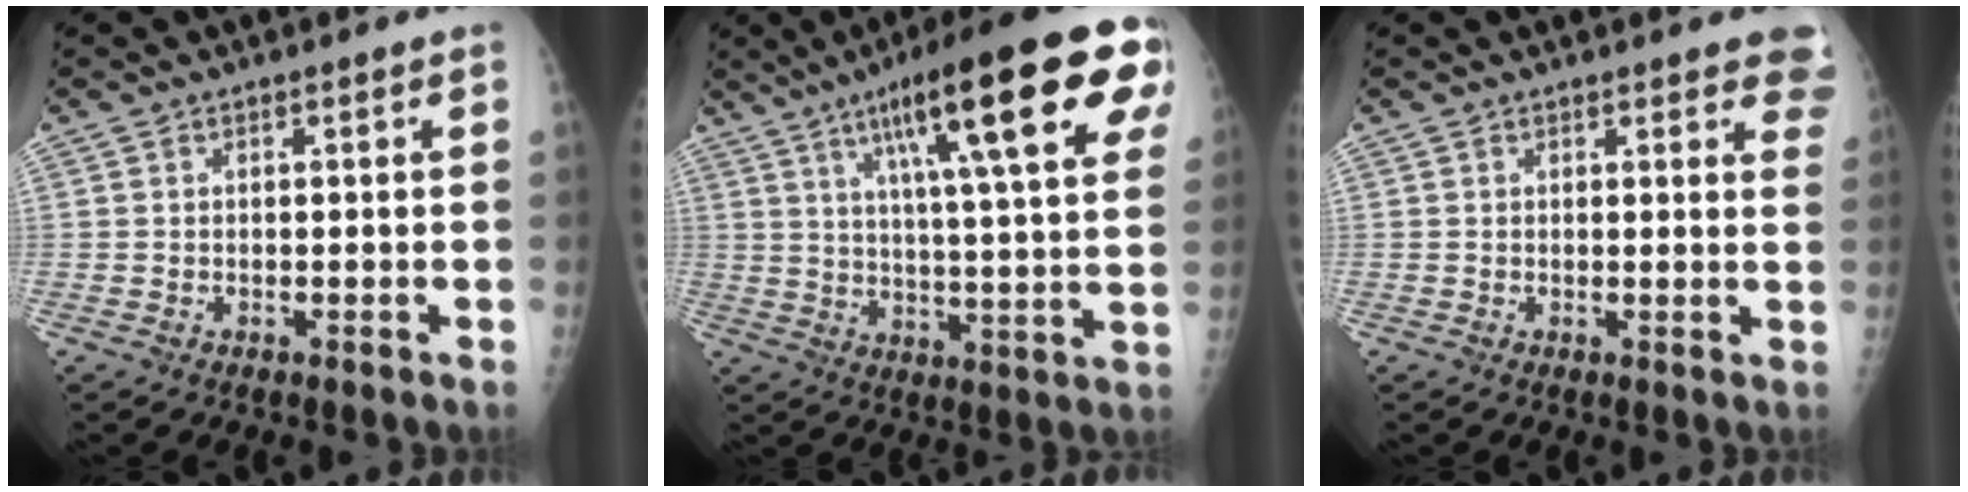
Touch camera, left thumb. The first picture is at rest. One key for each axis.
{"total": 24.7, "fx": 11.4, "fy": 4.7, "fz": 21.3, "tx": -0.305, "ty": -0.004, "tz": 0.166}
{"total": 6.4, "fx": 4.8, "fy": 2.1, "fz": 3.6, "tx": -0.009, "ty": -0.015, "tz": 0.040}